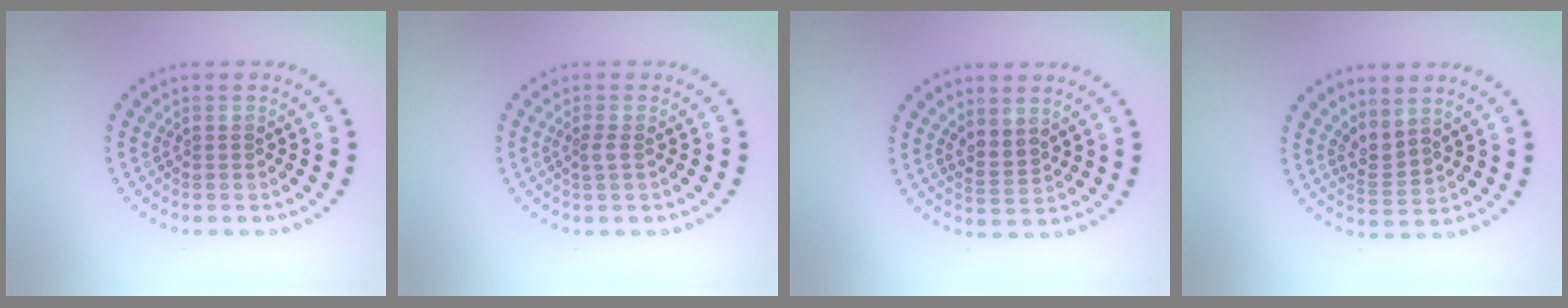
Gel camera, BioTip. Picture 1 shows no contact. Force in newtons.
{"total": 1.1, "press": 0.8, "slide": 0.7}
{"total": 1.7, "press": 1.5, "slide": 0.9}
{"total": 2.2, "press": 1.4, "slide": 1.7}